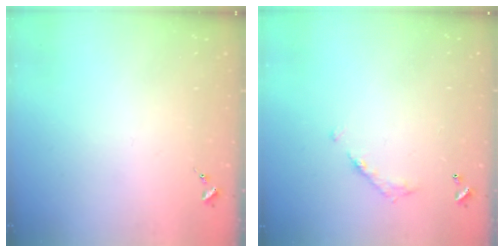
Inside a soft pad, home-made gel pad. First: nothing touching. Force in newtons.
{"total": 7.9, "press": 7.9, "slide": 0.3}